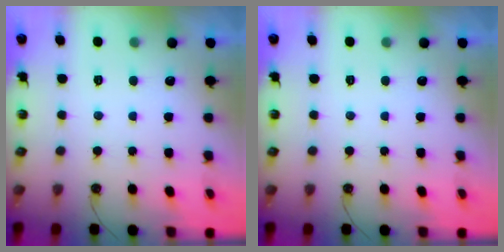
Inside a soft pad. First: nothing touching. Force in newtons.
{"total": 0.0}